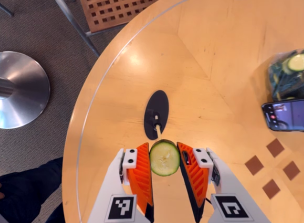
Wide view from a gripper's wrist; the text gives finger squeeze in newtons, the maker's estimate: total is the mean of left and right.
{"total": 6.0, "left": 5.7, "right": 6.2}